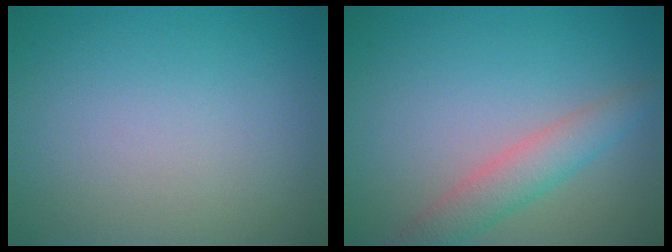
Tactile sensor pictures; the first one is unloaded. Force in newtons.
{"total": 3.2, "press": 3.2, "slide": 0.1}